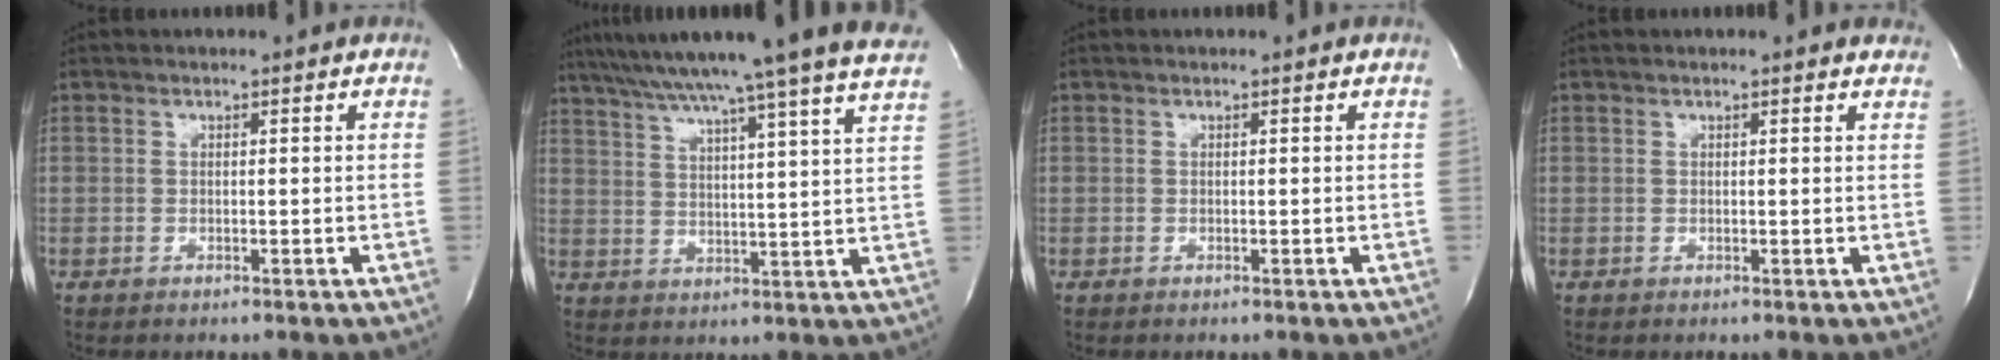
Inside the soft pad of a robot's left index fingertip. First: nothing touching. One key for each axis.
{"total": 24.3, "fx": 20.8, "fy": -1.7, "fz": 12.6, "tx": -0.218, "ty": -0.020, "tz": 0.279}
{"total": 0.0}
{"total": 3.4, "fx": 3.2, "fy": 0.7, "fz": 1.0, "tx": -0.014, "ty": 0.003, "tz": 0.020}